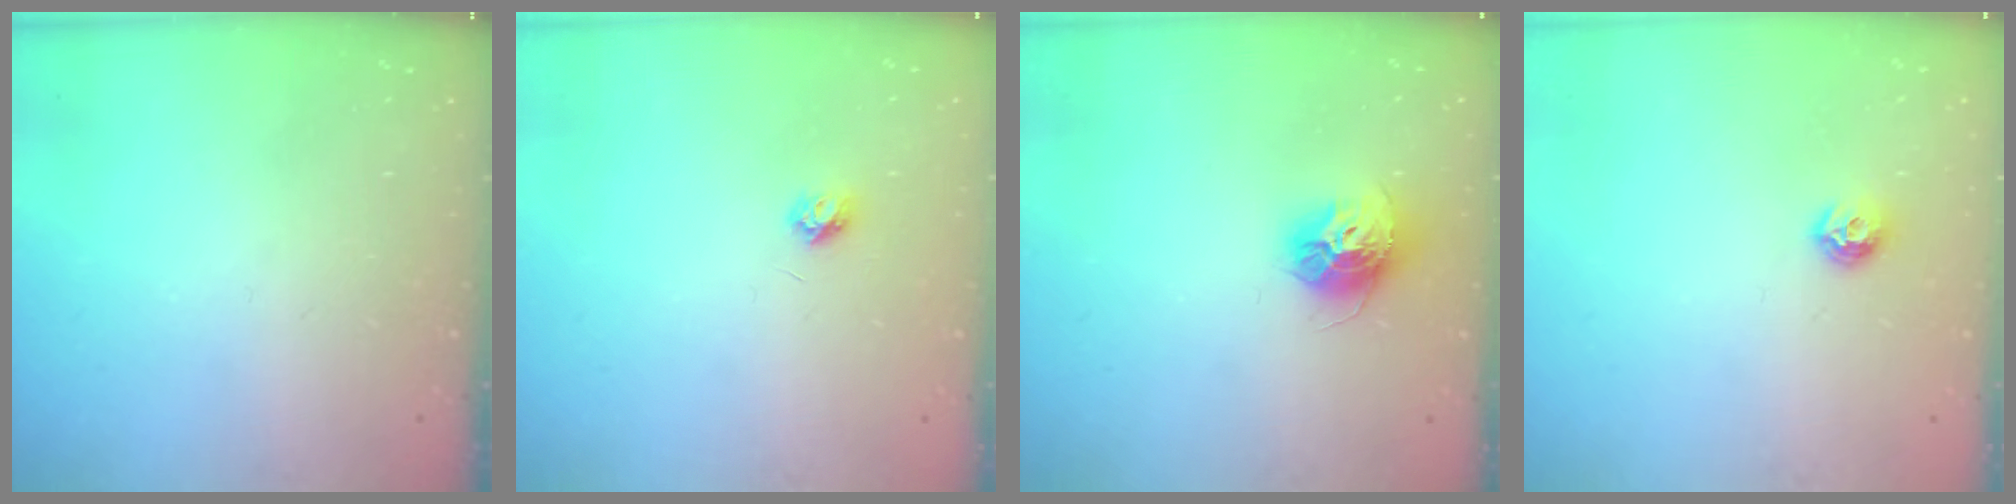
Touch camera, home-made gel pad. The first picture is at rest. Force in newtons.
{"total": 3.7, "press": 3.7, "slide": 0.5}
{"total": 12.0, "press": 11.9, "slide": 1.1}
{"total": 7.5, "press": 7.4, "slide": 0.7}